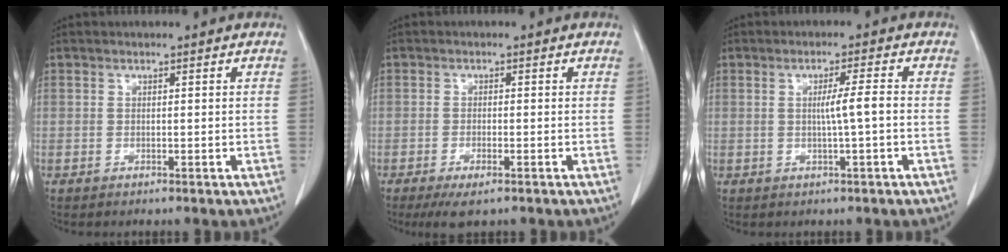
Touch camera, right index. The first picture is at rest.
{"total": 4.0, "force": [-2.5, 0.9, 3.0], "torque": [-0.055, -0.009, -0.037]}
{"total": 3.5, "force": [-0.3, -0.5, 3.4], "torque": [-0.059, -0.001, -0.003]}